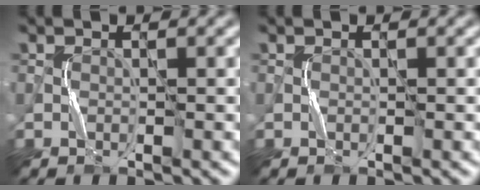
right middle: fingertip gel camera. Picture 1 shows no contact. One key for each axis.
{"total": 0.0}